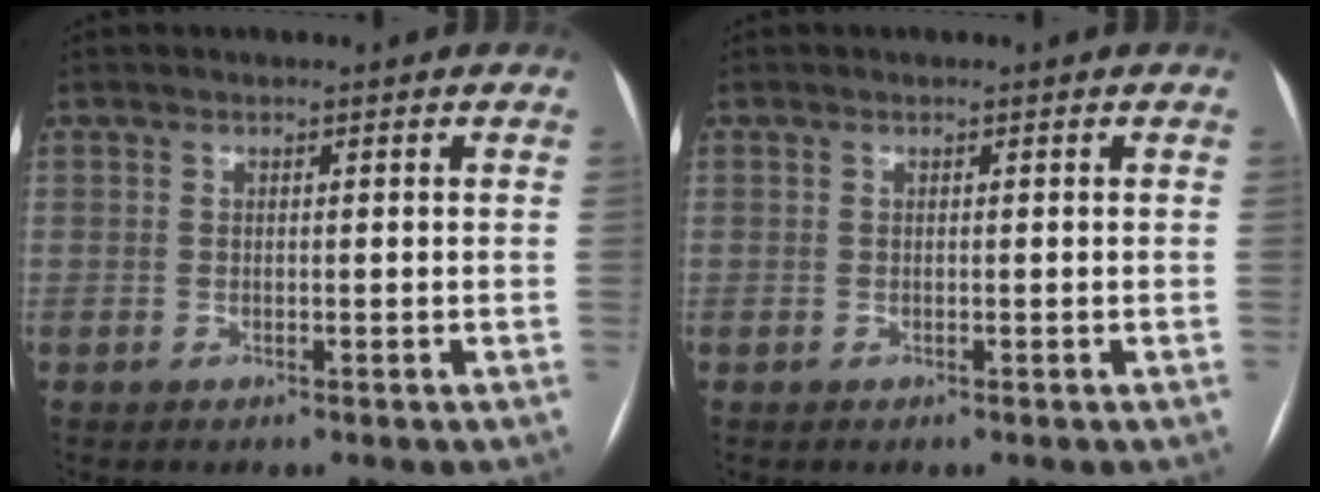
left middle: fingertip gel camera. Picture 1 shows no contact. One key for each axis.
{"total": 0.0}